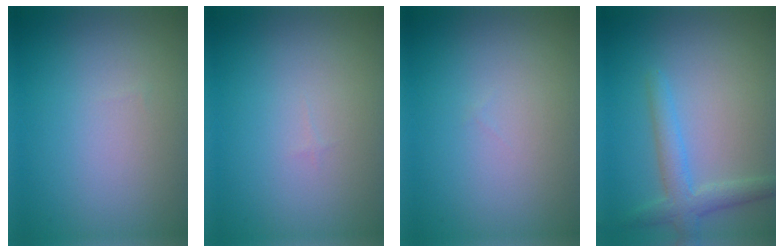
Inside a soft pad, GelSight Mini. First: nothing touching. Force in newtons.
{"total": 0.0}
{"total": 0.0}
{"total": 2.9, "press": 2.9, "slide": 0.2}